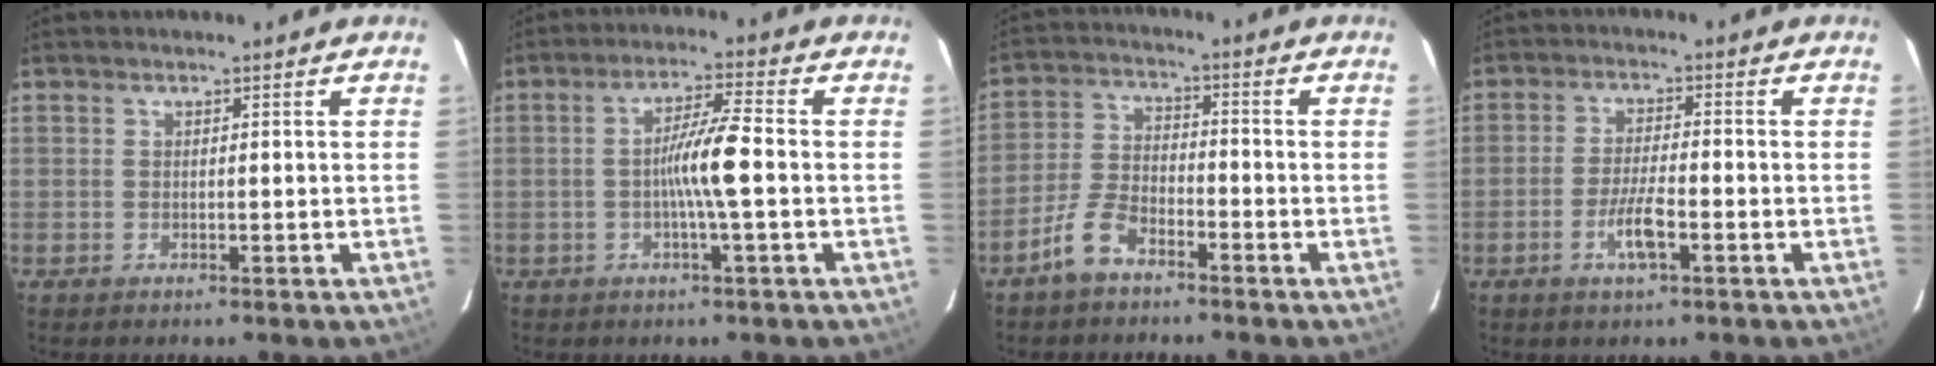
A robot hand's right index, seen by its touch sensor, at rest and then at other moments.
{"total": 6.6, "force": [-0.9, -0.4, 6.6], "torque": [-0.121, 0.006, -0.017]}
{"total": 6.2, "force": [-4.4, 2.6, 3.5], "torque": [-0.088, 0.003, -0.089]}
{"total": 5.1, "force": [-2.2, 0.8, 4.6], "torque": [-0.089, -0.003, -0.040]}